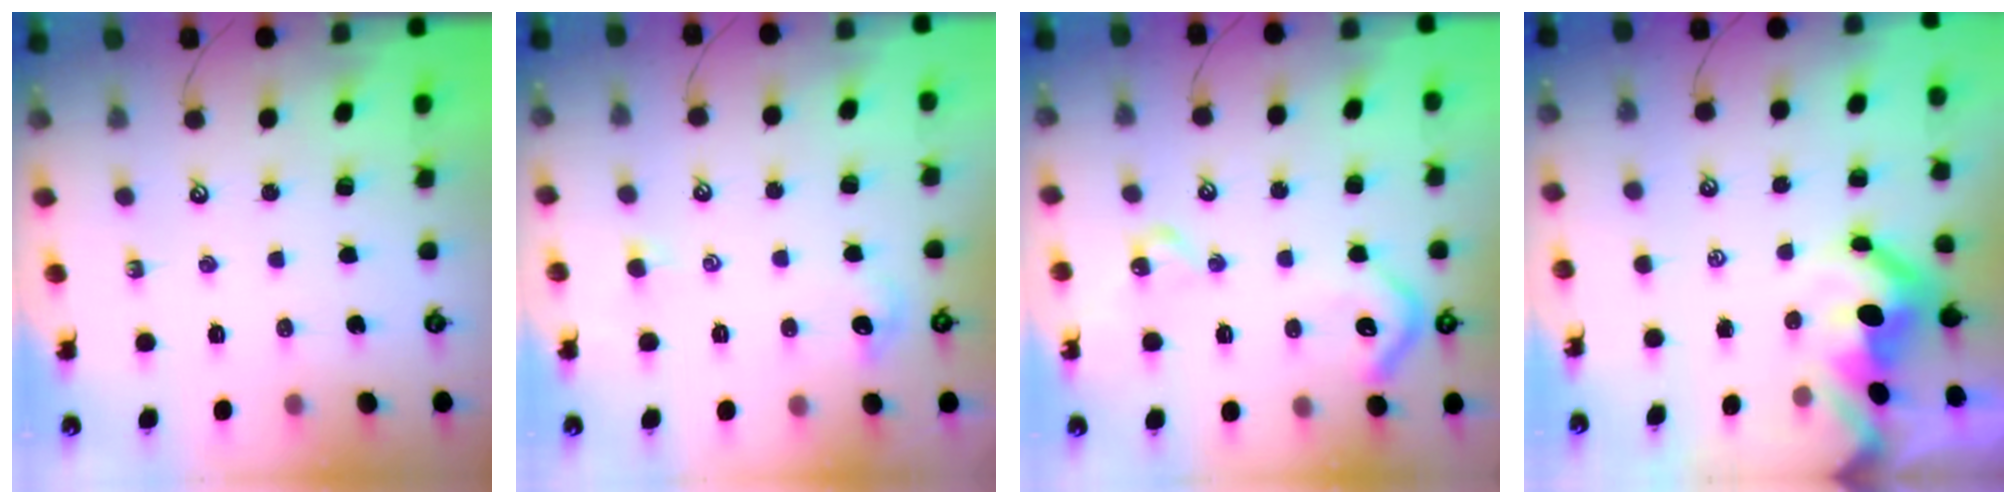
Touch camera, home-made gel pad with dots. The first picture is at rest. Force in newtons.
{"total": 1.5, "press": 1.3, "slide": 0.6}
{"total": 8.9, "press": 8.8, "slide": 1.1}
{"total": 6.2, "press": 6.2, "slide": 1.0}